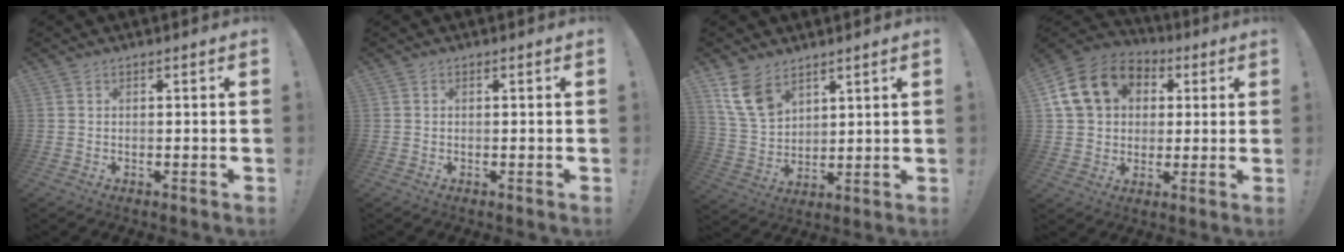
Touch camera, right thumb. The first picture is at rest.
{"total": 0.0}
{"total": 11.3, "force": [7.2, 6.9, 5.3], "torque": [-0.113, -0.033, 0.145]}
{"total": 17.5, "force": [5.5, 13.9, 9.1], "torque": [-0.139, -0.007, 0.113]}